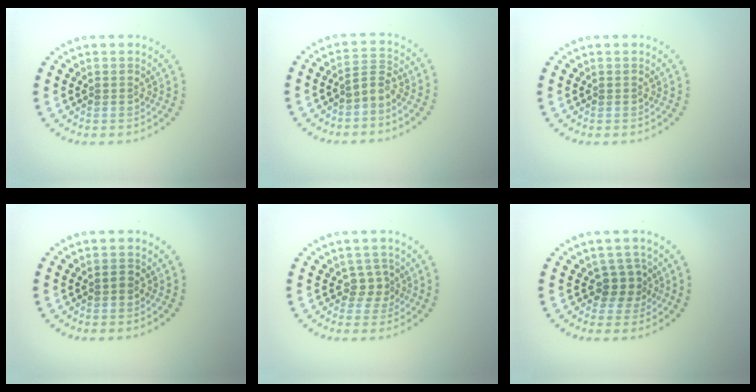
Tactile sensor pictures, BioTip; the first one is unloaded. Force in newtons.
{"total": 1.8, "press": 1.4, "slide": 1.2}
{"total": 0.0}
{"total": 1.0, "press": 1.0, "slide": 0.2}
{"total": 1.8, "press": 1.4, "slide": 1.2}
{"total": 2.5, "press": 1.9, "slide": 1.5}